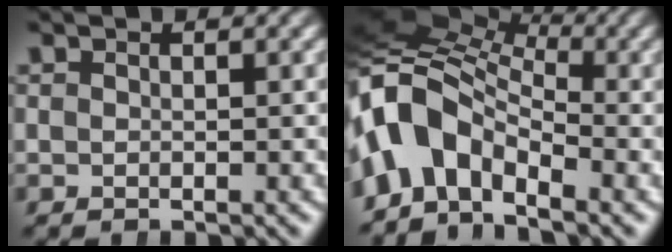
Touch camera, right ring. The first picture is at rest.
{"total": 13.1, "force": [0.5, 10.6, 7.6], "torque": [-0.182, -0.010, -0.008]}